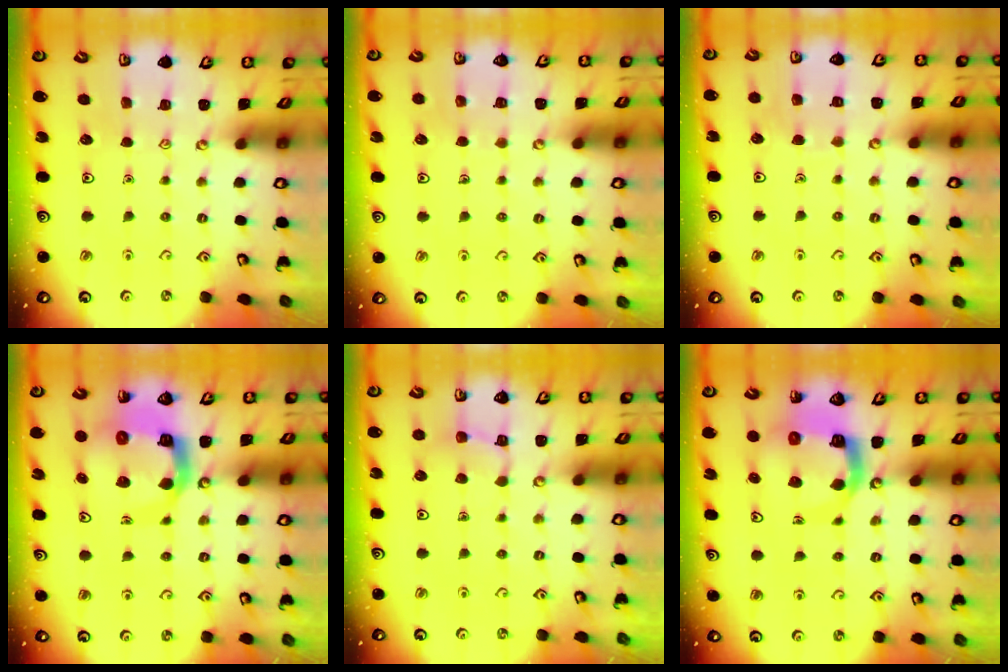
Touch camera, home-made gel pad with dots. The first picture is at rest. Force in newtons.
{"total": 4.8, "press": 4.8, "slide": 0.4}
{"total": 3.9, "press": 3.9, "slide": 0.3}
{"total": 12.1, "press": 12.0, "slide": 1.4}
{"total": 3.9, "press": 3.9, "slide": 0.3}
{"total": 9.5, "press": 9.4, "slide": 1.2}